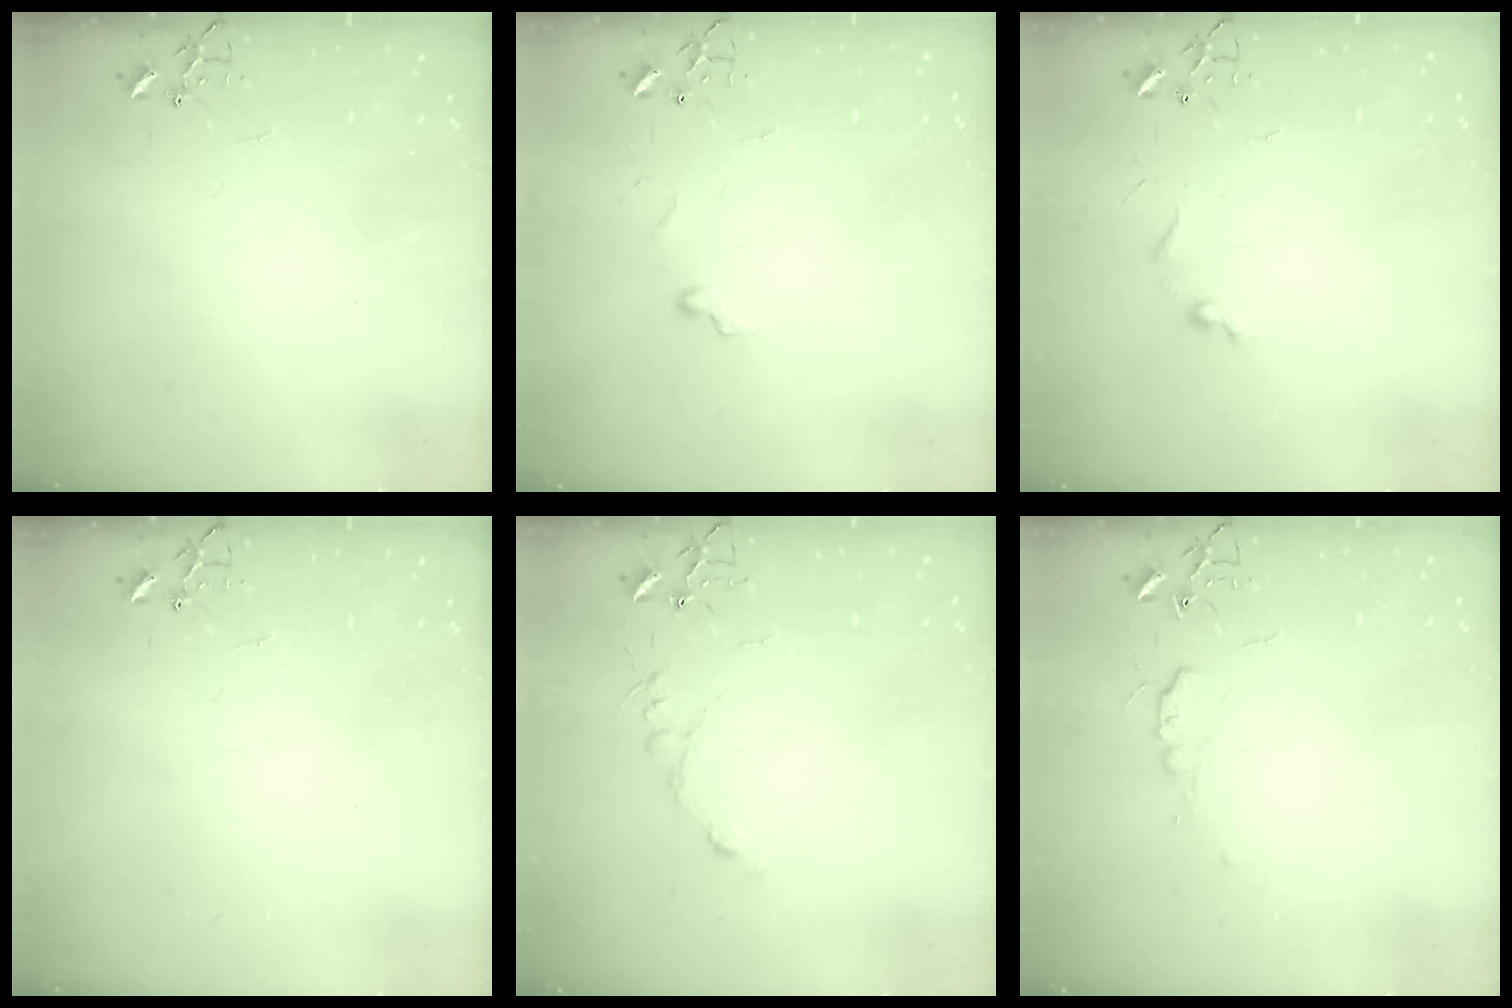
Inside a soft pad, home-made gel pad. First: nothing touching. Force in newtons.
{"total": 4.3, "press": 4.3, "slide": 0.6}
{"total": 4.4, "press": 4.3, "slide": 0.6}
{"total": 0.0}
{"total": 5.5, "press": 5.5, "slide": 0.6}
{"total": 5.6, "press": 5.5, "slide": 0.7}